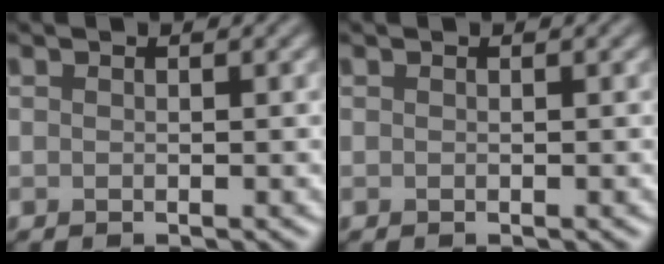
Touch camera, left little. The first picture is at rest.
{"total": 0.0}